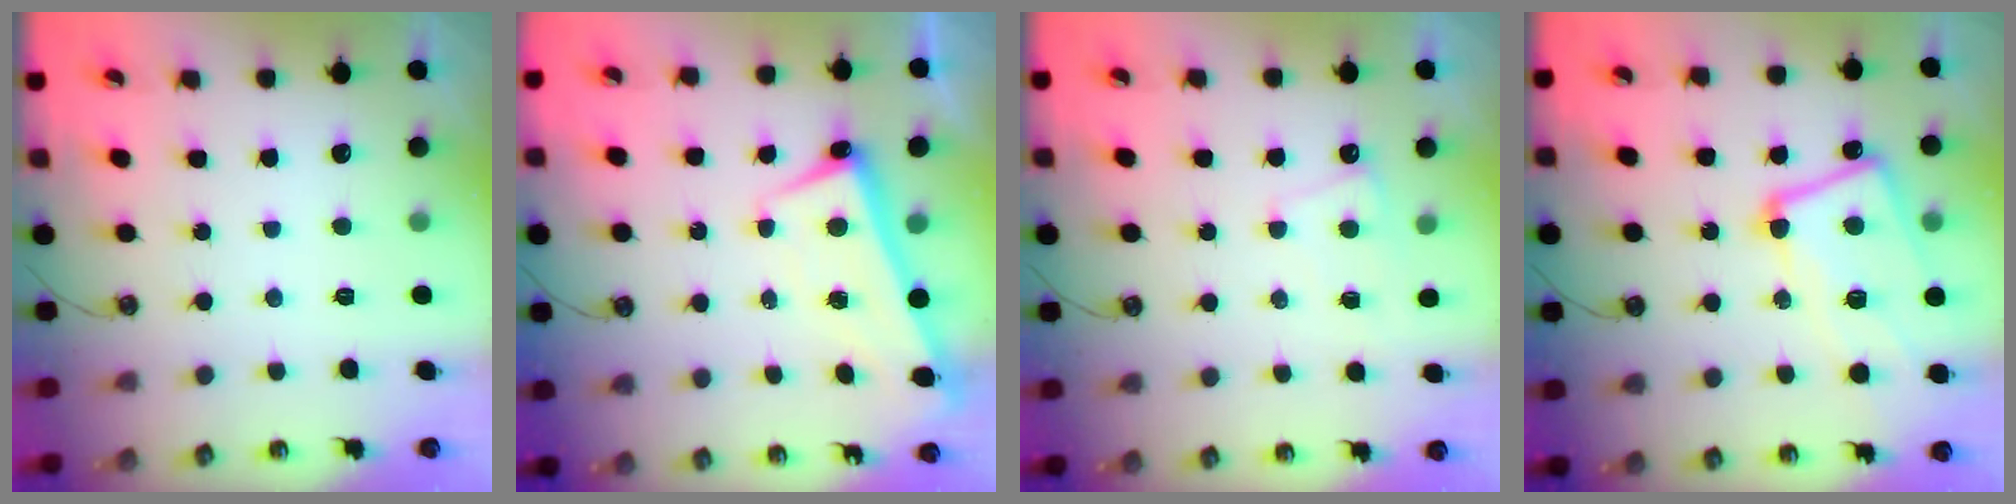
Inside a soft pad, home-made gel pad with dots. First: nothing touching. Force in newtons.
{"total": 2.7, "press": 2.6, "slide": 0.8}
{"total": 1.6, "press": 1.5, "slide": 0.4}
{"total": 9.0, "press": 8.9, "slide": 1.6}